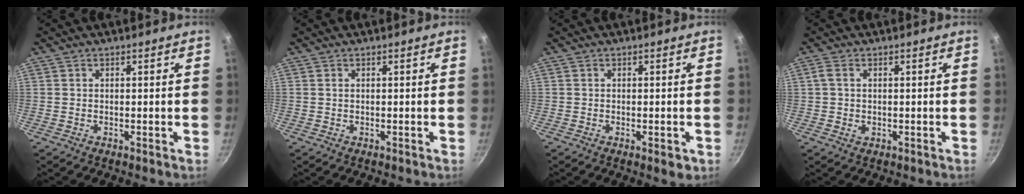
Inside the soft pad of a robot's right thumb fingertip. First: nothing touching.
{"total": 0.5, "force": [0.2, 0.4, 0.4], "torque": [-0.006, 0.001, 0.002]}
{"total": 2.6, "force": [-0.9, 1.0, 2.3], "torque": [-0.034, -0.006, -0.013]}
{"total": 2.3, "force": [0.3, 1.5, 1.7], "torque": [-0.037, 0.004, 0.003]}